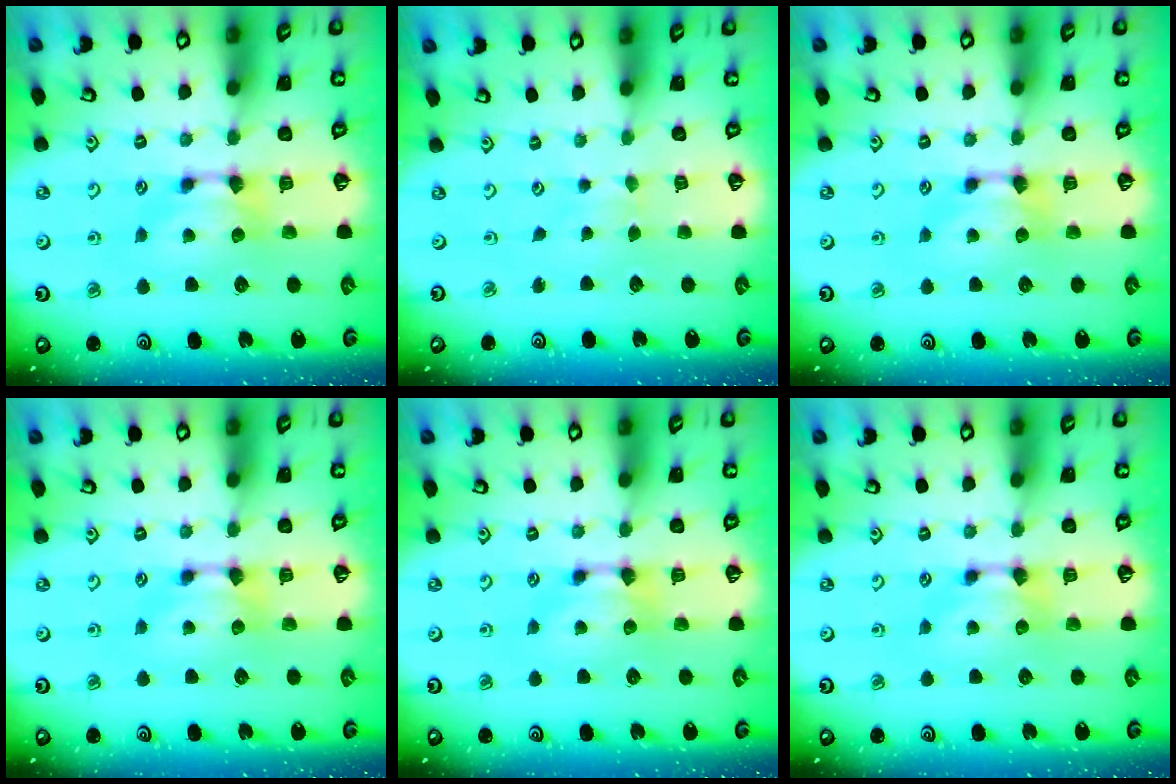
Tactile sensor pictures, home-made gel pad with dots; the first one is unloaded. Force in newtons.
{"total": 2.4, "press": 2.4, "slide": 0.1}
{"total": 0.0}
{"total": 0.0}
{"total": 0.0}
{"total": 0.0}